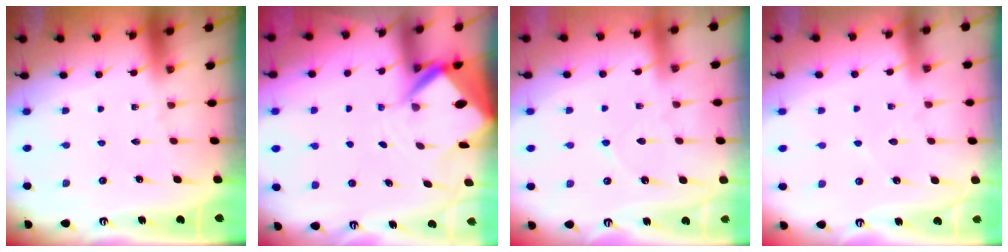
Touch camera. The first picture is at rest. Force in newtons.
{"total": 6.4, "press": 6.3, "slide": 0.7}
{"total": 4.8, "press": 4.8, "slide": 0.6}
{"total": 4.3, "press": 4.2, "slide": 0.6}